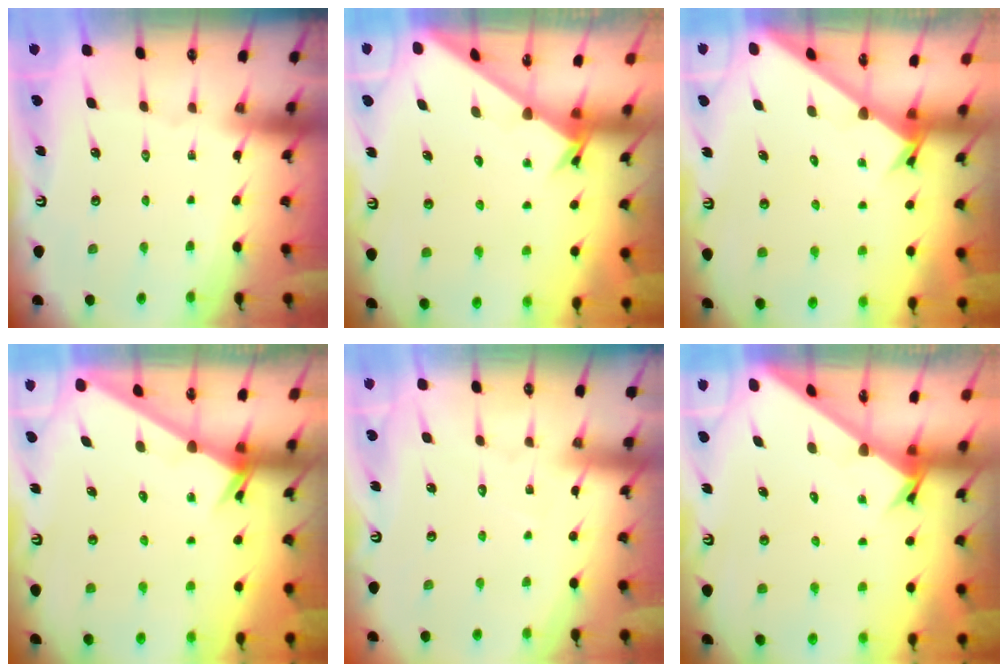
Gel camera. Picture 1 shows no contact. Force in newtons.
{"total": 2.4, "press": 2.4, "slide": 0.2}
{"total": 2.4, "press": 2.4, "slide": 0.2}
{"total": 2.6, "press": 2.6, "slide": 0.0}
{"total": 3.4, "press": 3.4, "slide": 0.4}
{"total": 2.7, "press": 2.7, "slide": 0.3}